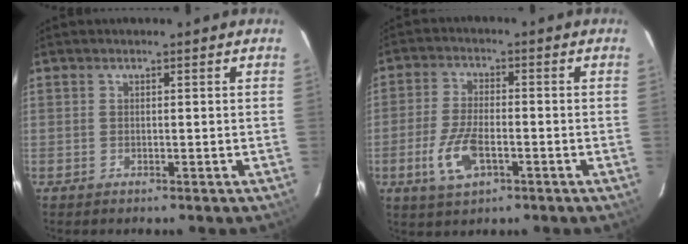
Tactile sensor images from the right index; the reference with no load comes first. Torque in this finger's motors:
{"motor_torque": [0.10, -0.06, 0.16, 0.04]}